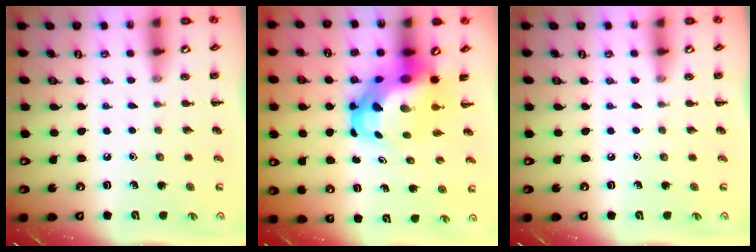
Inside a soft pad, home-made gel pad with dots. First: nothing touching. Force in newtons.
{"total": 9.0, "press": 8.9, "slide": 1.3}
{"total": 0.0}